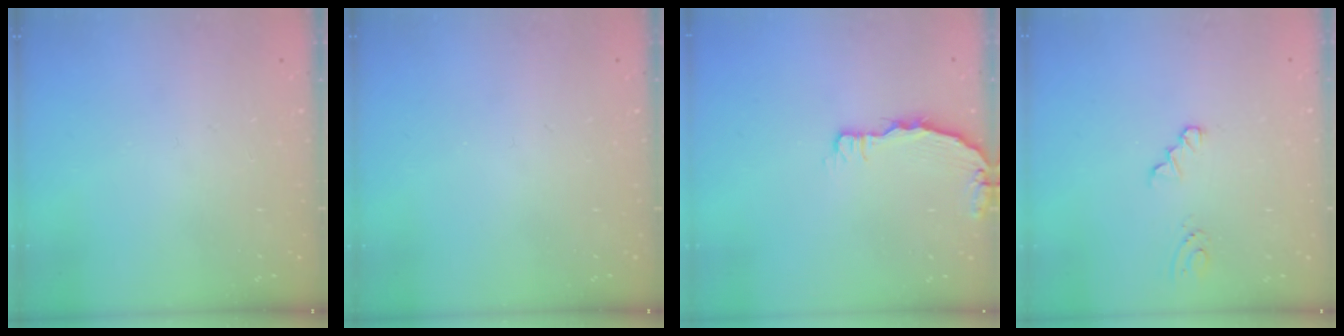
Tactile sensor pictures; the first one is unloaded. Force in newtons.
{"total": 0.0}
{"total": 3.2, "press": 3.2, "slide": 0.3}
{"total": 0.0}